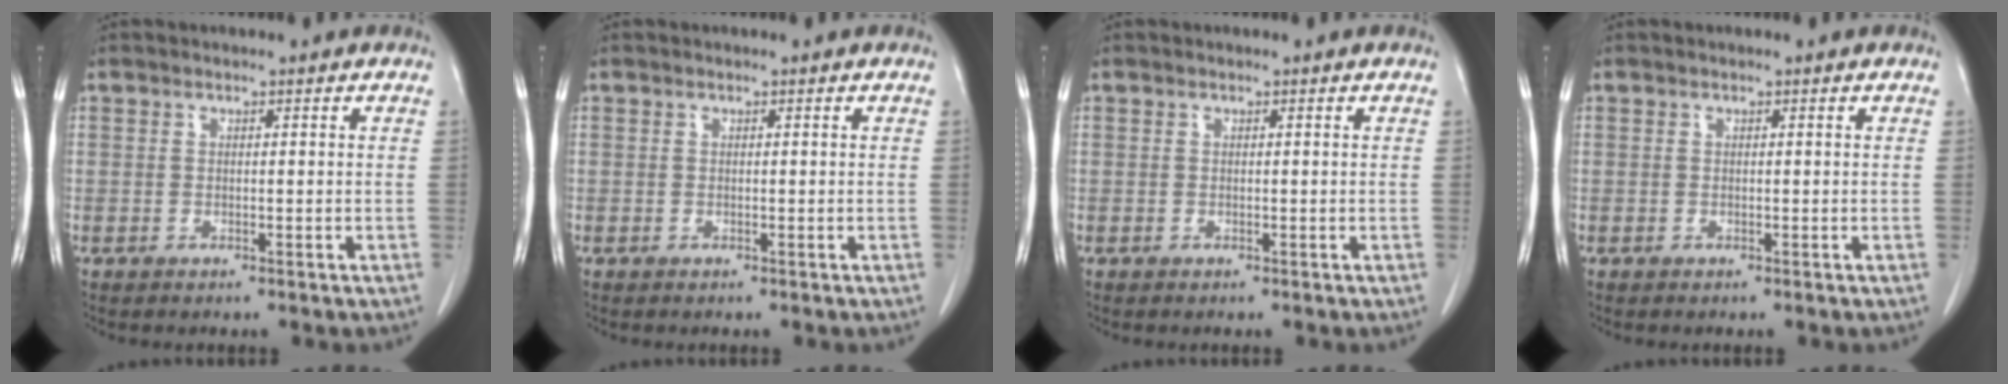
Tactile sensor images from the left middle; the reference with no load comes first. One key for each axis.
{"total": 0.0}
{"total": 0.0}
{"total": 0.0}